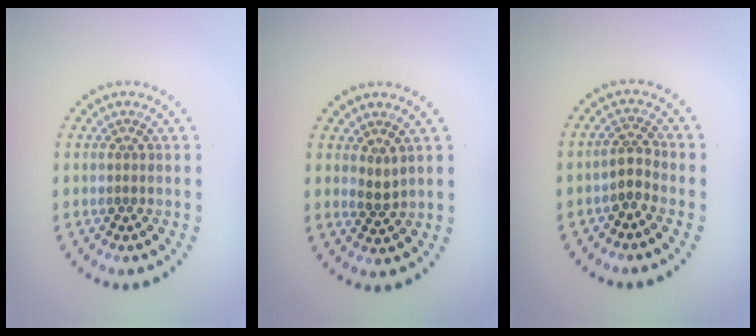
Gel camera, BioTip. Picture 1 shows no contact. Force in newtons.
{"total": 1.2, "press": 0.9, "slide": 0.8}
{"total": 1.7, "press": 1.3, "slide": 1.1}